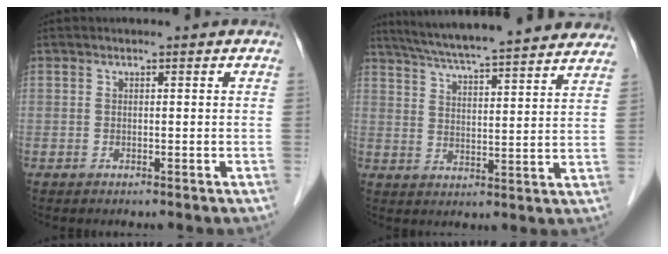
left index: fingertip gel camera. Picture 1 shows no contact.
{"total": 25.0, "force": [22.3, 2.0, 11.3], "torque": [-0.182, 0.007, 0.298]}